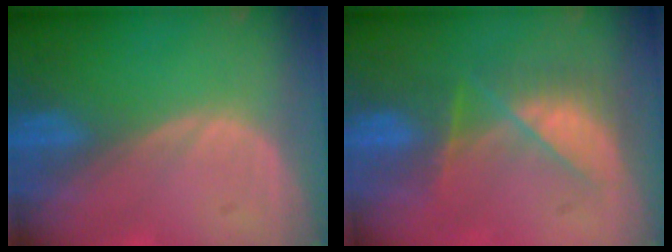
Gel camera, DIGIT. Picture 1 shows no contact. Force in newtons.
{"total": 7.8, "press": 7.0, "slide": 3.4}